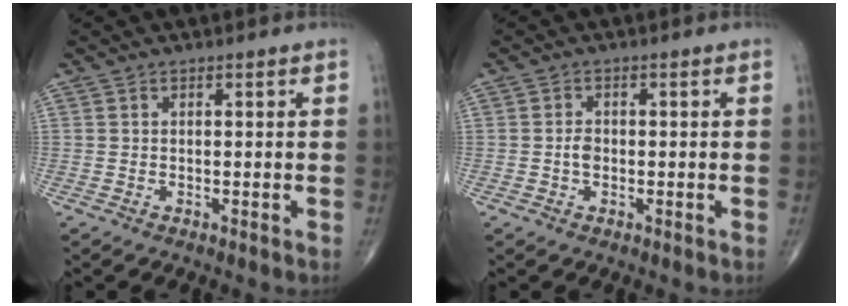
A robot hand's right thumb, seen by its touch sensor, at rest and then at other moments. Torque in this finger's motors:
{"motor_torque": [0.94, 0.12, 0.44, -0.01, 0.00]}